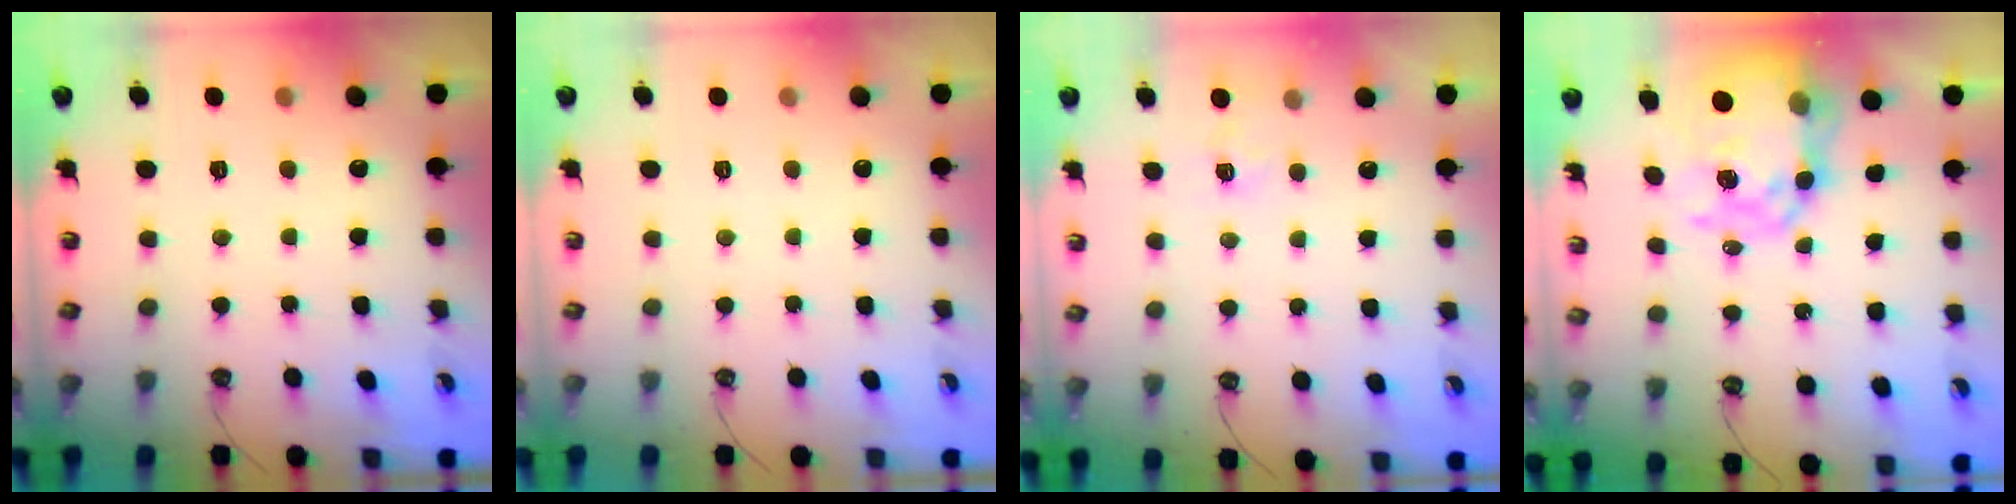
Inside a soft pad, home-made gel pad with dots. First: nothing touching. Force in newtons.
{"total": 0.0}
{"total": 3.5, "press": 3.5, "slide": 0.3}
{"total": 13.2, "press": 13.2, "slide": 1.0}